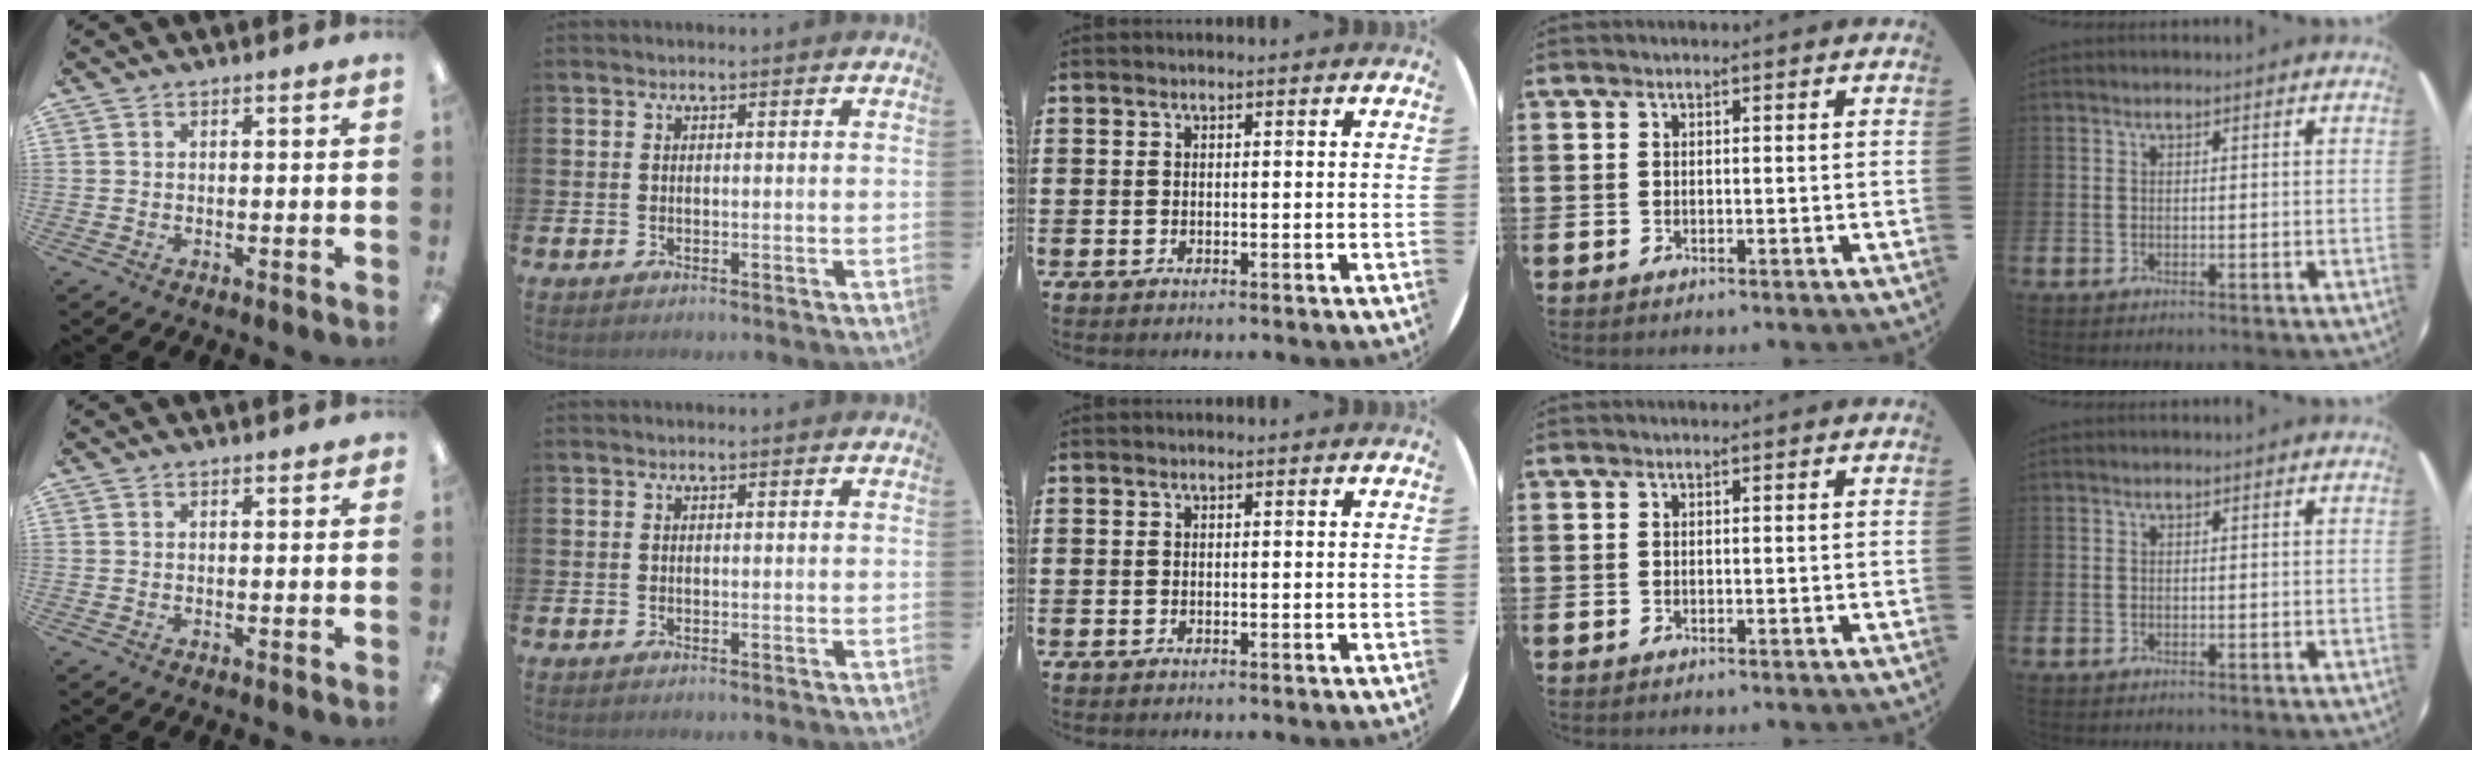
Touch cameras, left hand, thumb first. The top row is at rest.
{"thumb": {"total": 0.5, "force": [0.4, 0.2, 0.1], "torque": [0.005, -0.003, 0.006]}}